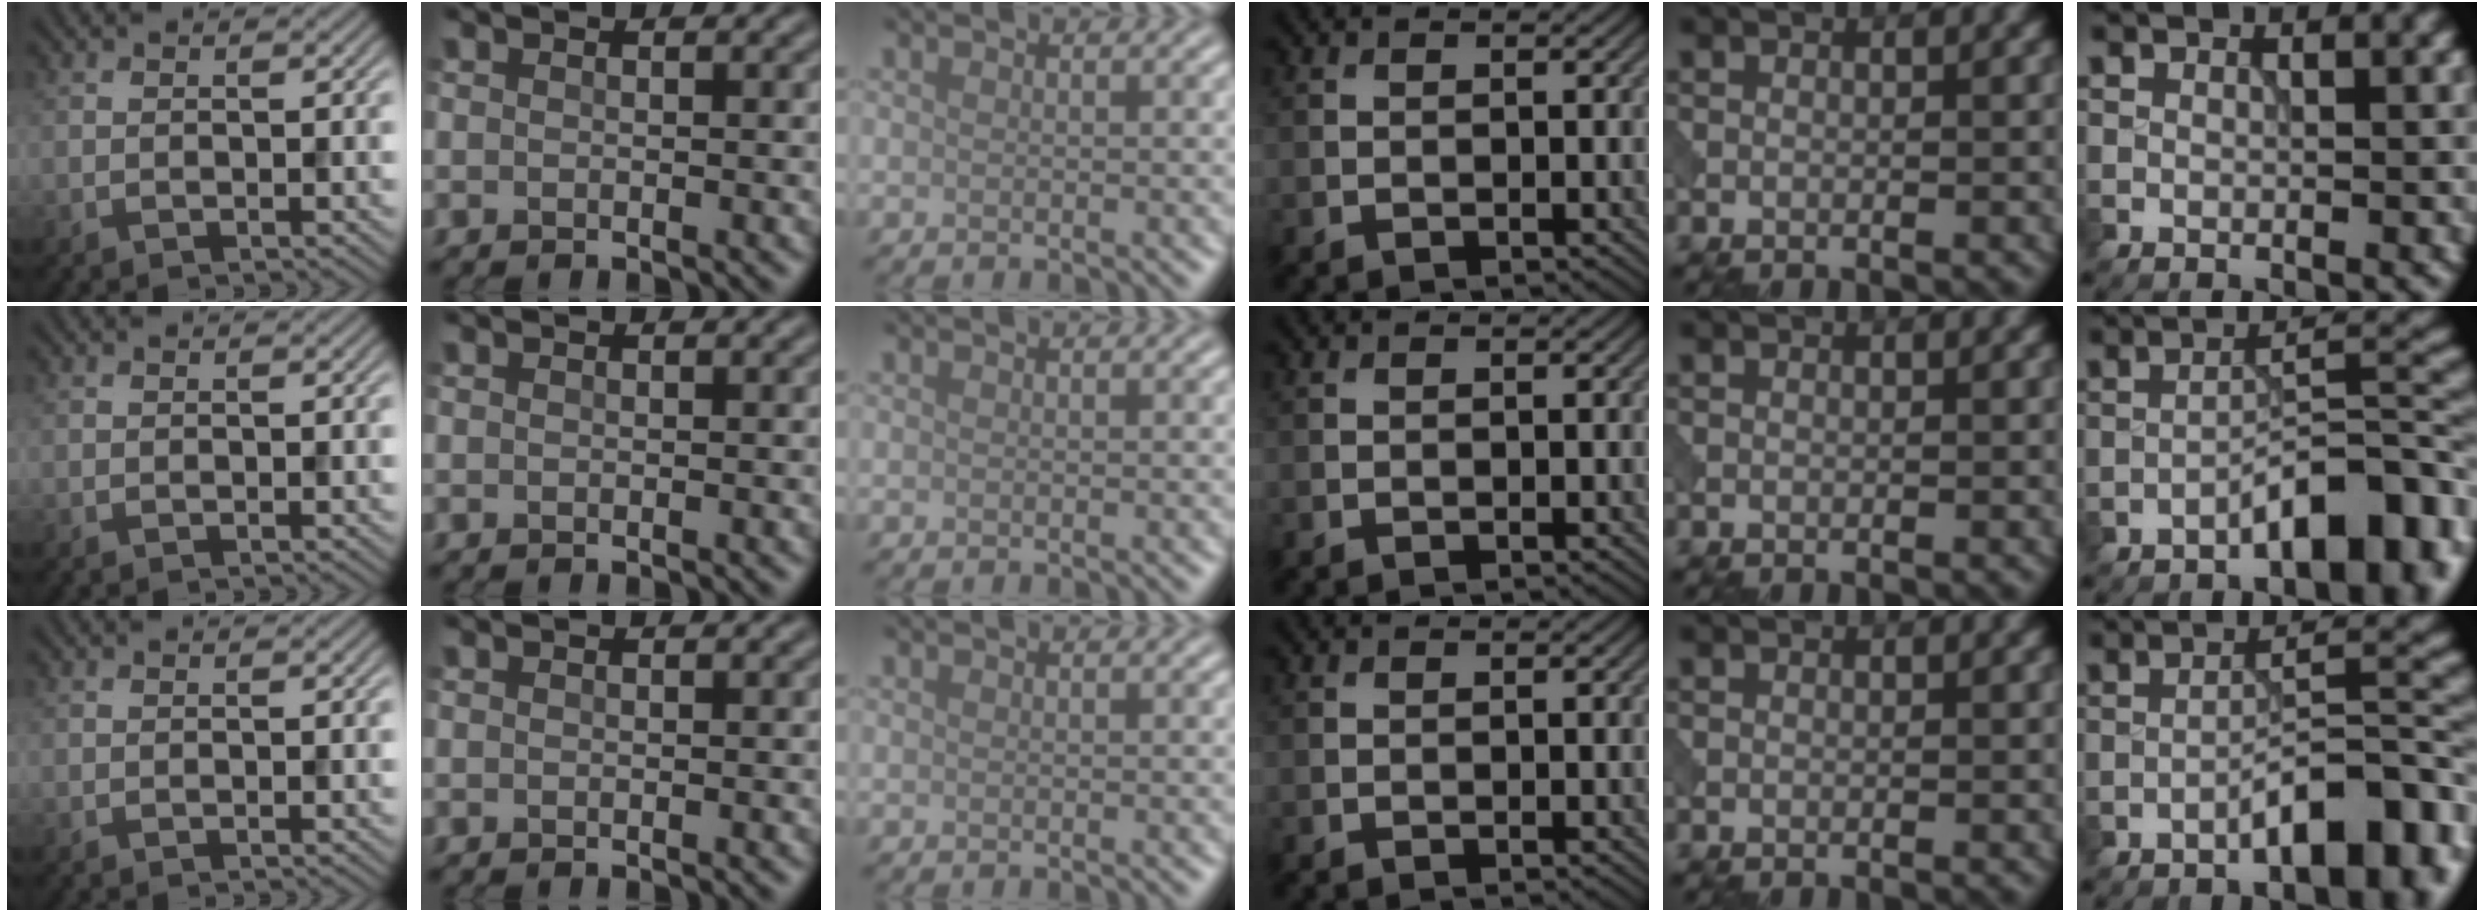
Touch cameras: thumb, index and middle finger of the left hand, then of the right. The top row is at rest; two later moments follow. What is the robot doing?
{"motion": "pour", "object": "beaker"}